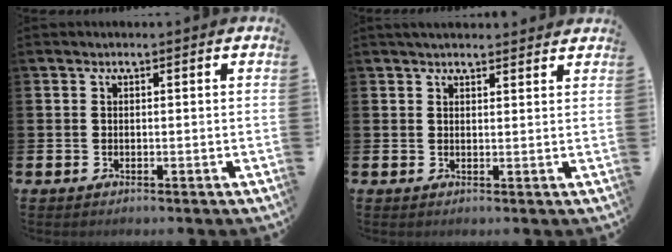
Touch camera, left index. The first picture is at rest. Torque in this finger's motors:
{"motor_torque": [1.08, -1.06, 0.12, 0.07]}